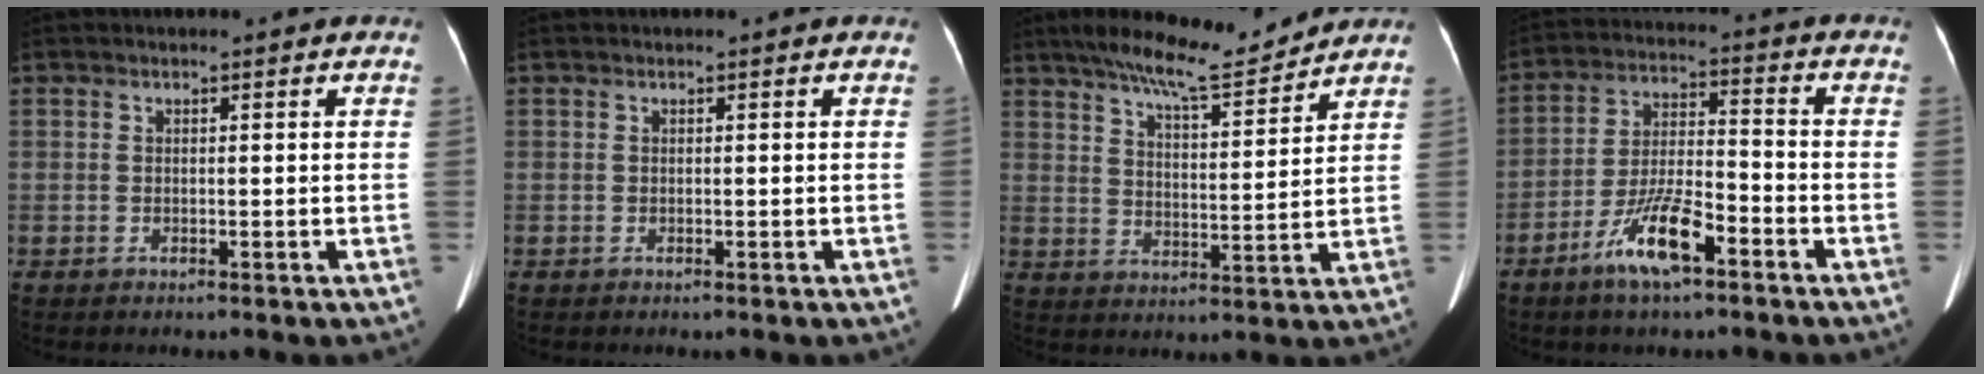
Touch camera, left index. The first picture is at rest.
{"total": 0.0}
{"total": 10.5, "force": [9.3, 0.8, 4.8], "torque": [-0.079, 0.000, 0.150]}
{"total": 9.8, "force": [-5.8, 2.1, 7.6], "torque": [-0.155, -0.003, -0.108]}